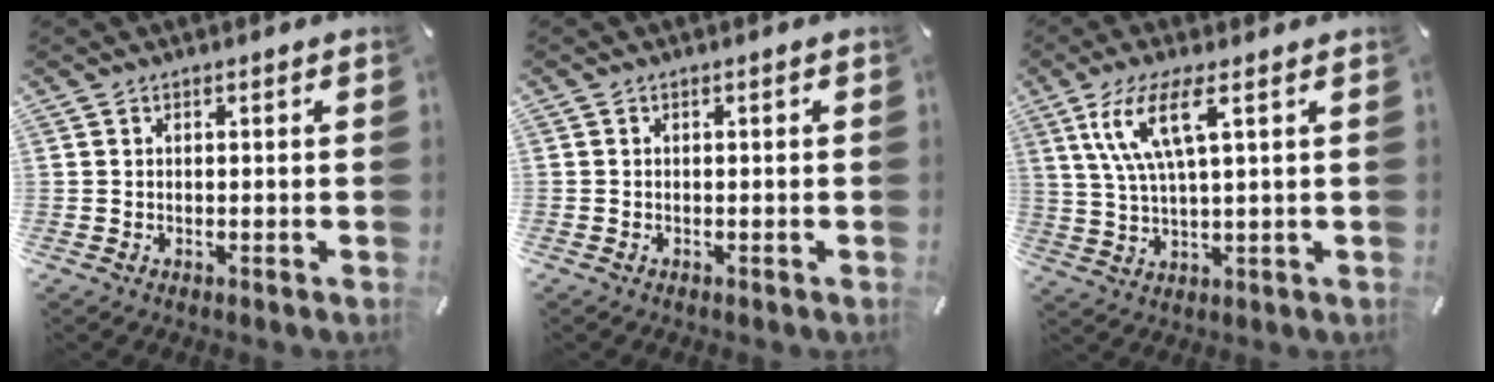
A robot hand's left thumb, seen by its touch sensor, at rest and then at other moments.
{"total": 0.6, "force": [-0.3, 0.5, 0.0], "torque": [0.003, 0.005, -0.009]}
{"total": 10.6, "force": [4.5, 2.6, 9.3], "torque": [-0.201, -0.001, 0.075]}